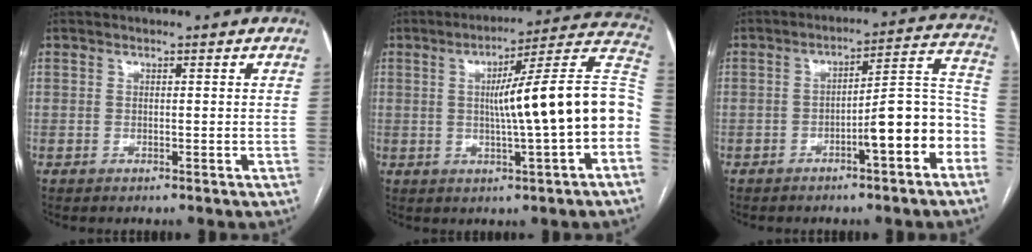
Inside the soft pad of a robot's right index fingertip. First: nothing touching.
{"total": 17.3, "force": [-1.2, 0.1, 17.2], "torque": [-0.229, 0.032, -0.021]}
{"total": 10.6, "force": [-4.7, 1.7, 9.4], "torque": [-0.117, 0.040, -0.065]}